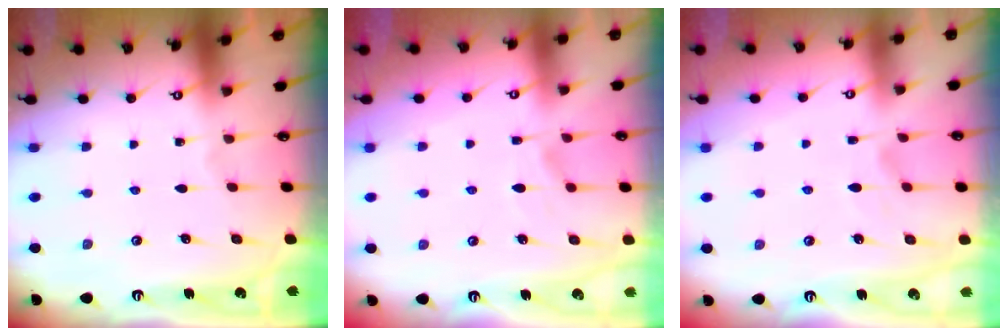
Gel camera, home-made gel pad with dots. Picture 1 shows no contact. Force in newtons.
{"total": 1.4, "press": 0.7, "slide": 1.2}
{"total": 2.2, "press": 1.9, "slide": 1.1}